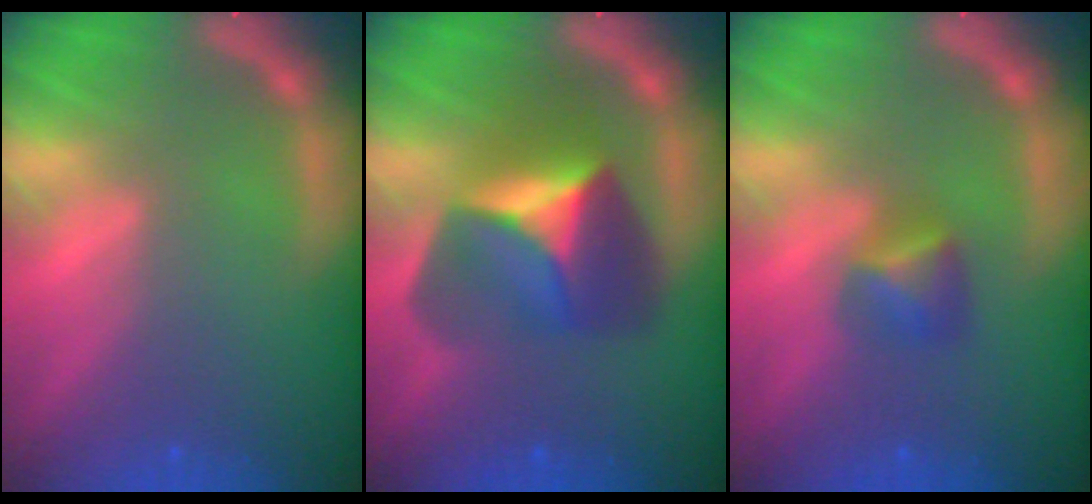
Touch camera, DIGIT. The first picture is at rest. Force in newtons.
{"total": 7.4}
{"total": 2.4}